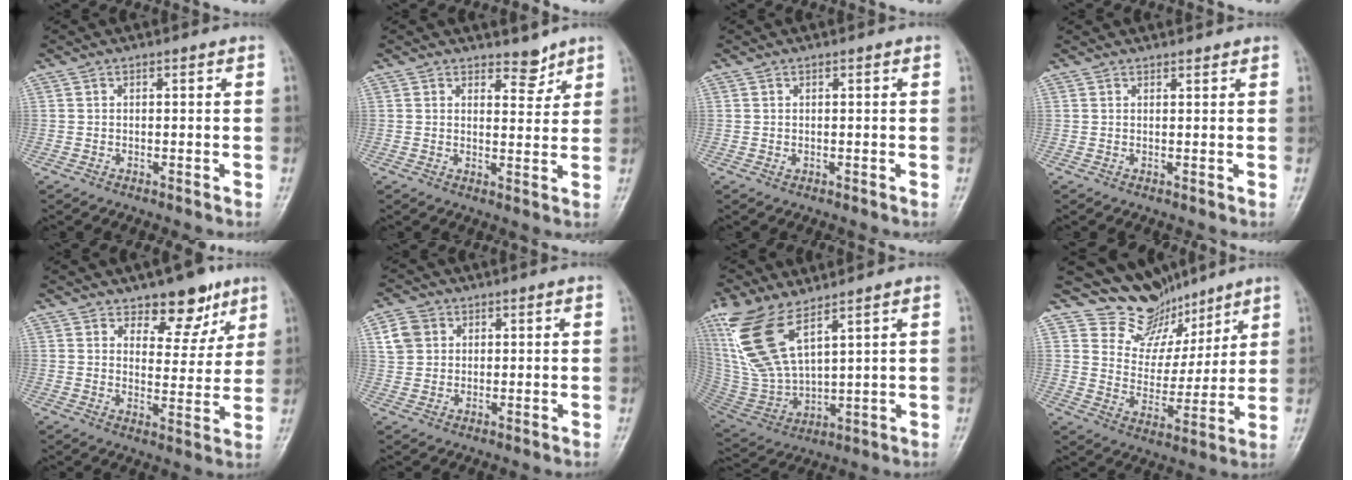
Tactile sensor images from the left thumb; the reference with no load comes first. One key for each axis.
{"total": 3.5, "fx": 3.0, "fy": 1.6, "fz": 1.0, "tx": 0.005, "ty": -0.025, "tz": 0.047}
{"total": 0.6, "fx": 0.3, "fy": 0.3, "fz": 0.5, "tx": -0.005, "ty": 0.002, "tz": 0.005}
{"total": 1.2, "fx": 1.2, "fy": 0.3, "fz": 0.0, "tx": 0.004, "ty": -0.006, "tz": 0.019}
{"total": 9.3, "fx": 6.3, "fy": 4.9, "fz": 4.7, "tx": -0.025, "ty": -0.038, "tz": 0.093}
{"total": 5.0, "fx": 1.8, "fy": 4.2, "fz": 2.0, "tx": -0.021, "ty": -0.001, "tz": 0.034}
{"total": 16.2, "fx": 9.3, "fy": 6.4, "fz": 11.6, "tx": -0.247, "ty": -0.041, "tz": 0.202}
{"total": 11.5, "fx": 9.8, "fy": 6.0, "fz": 1.0, "tx": 0.027, "ty": -0.066, "tz": 0.178}